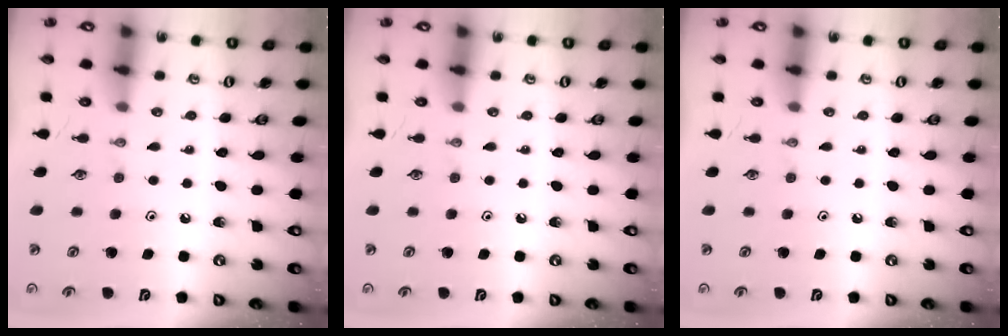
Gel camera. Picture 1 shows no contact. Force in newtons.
{"total": 0.0}
{"total": 0.0}